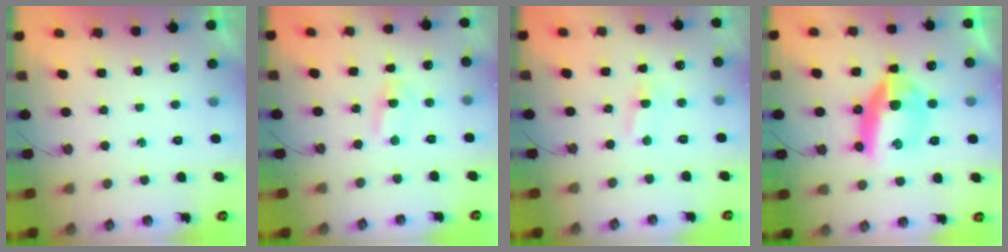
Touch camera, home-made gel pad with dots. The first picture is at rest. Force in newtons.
{"total": 1.9, "press": 1.9, "slide": 0.2}
{"total": 2.2, "press": 2.2, "slide": 0.3}
{"total": 15.3, "press": 15.2, "slide": 0.5}